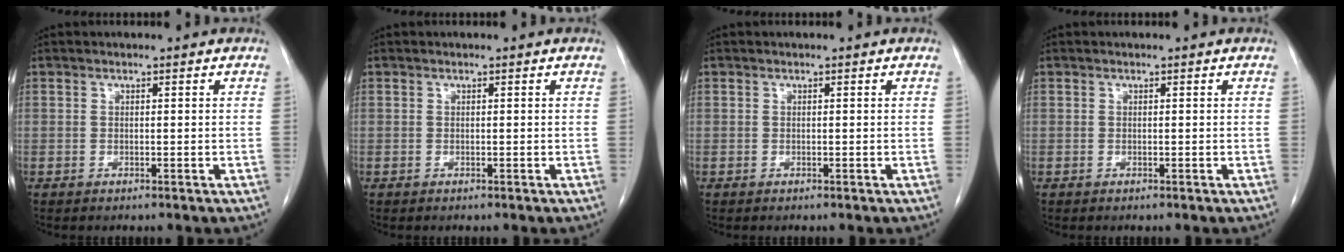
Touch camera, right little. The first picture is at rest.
{"total": 0.0}
{"total": 0.0}
{"total": 0.0}